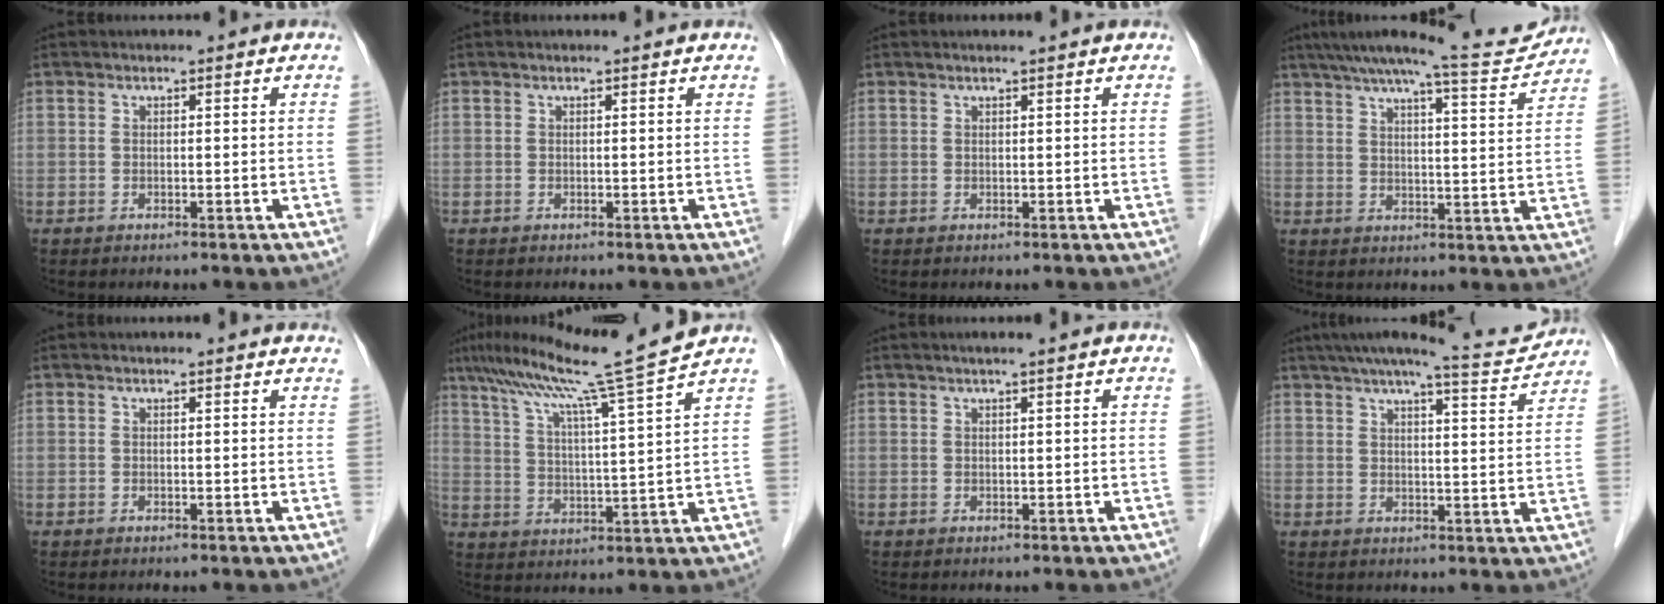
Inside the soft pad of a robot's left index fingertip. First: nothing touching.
{"total": 0.6, "force": [0.6, 0.0, 0.2], "torque": [-0.006, 0.002, 0.007]}
{"total": 1.0, "force": [0.9, -0.2, 0.5], "torque": [-0.011, 0.006, 0.019]}
{"total": 12.4, "force": [11.7, 0.0, 4.2], "torque": [-0.063, -0.006, 0.156]}
{"total": 2.8, "force": [2.7, 0.2, 0.7], "torque": [-0.014, 0.007, 0.020]}
{"total": 12.9, "force": [10.4, -3.2, 7.0], "torque": [-0.120, -0.009, 0.164]}
{"total": 1.8, "force": [1.4, -0.3, 1.2], "torque": [-0.017, 0.010, 0.025]}
{"total": 11.4, "force": [10.6, 0.2, 4.2], "torque": [-0.062, 0.003, 0.135]}